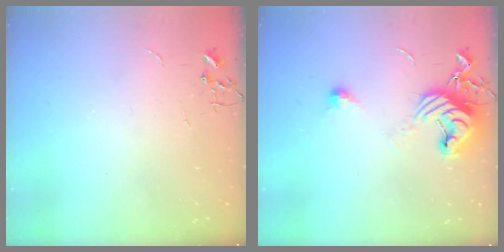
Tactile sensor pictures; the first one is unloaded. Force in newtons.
{"total": 11.4, "press": 11.4, "slide": 0.9}